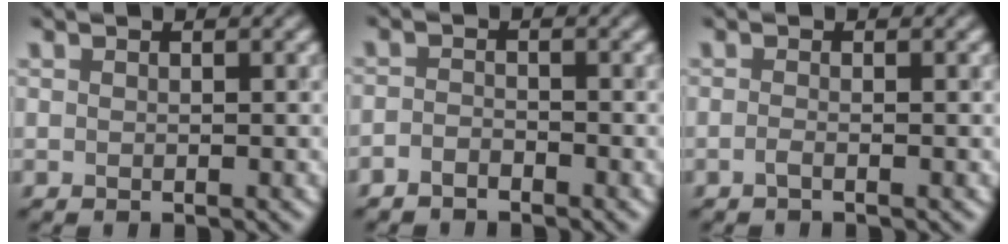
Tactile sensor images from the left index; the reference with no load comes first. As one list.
[{"total": 1.3, "force": [-1.1, 0.4, 0.3], "torque": [-0.005, 0.006, -0.026]}, {"total": 0.8, "force": [-0.4, 0.2, 0.6], "torque": [-0.009, 0.000, -0.011]}]